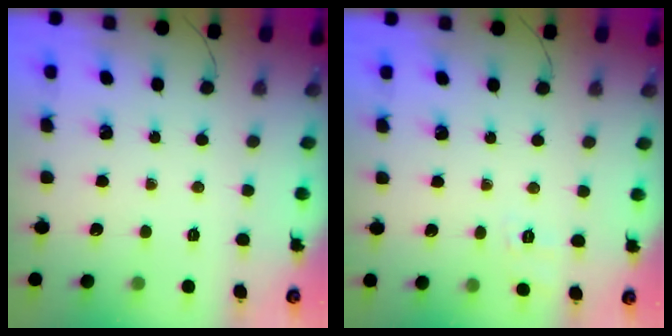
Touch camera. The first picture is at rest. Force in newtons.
{"total": 2.7, "press": 2.0, "slide": 1.8}